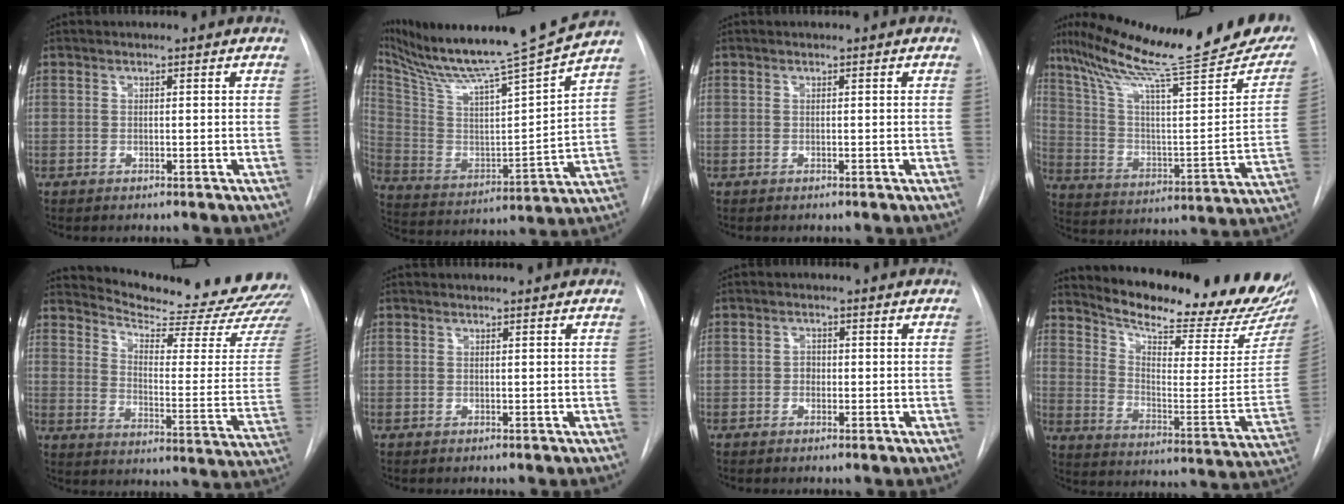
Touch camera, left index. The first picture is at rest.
{"total": 21.3, "force": [18.9, -1.7, 9.8], "torque": [-0.181, -0.042, 0.310]}
{"total": 0.0}
{"total": 30.8, "force": [24.7, 3.7, 18.0], "torque": [-0.286, -0.040, 0.344]}
{"total": 24.1, "force": [22.8, 1.4, 7.6], "torque": [-0.111, -0.128, 0.285]}
{"total": 1.6, "force": [1.5, 0.1, 0.3], "torque": [-0.010, 0.018, 0.019]}
{"total": 1.3, "force": [-0.3, 1.1, 0.7], "torque": [-0.007, 0.005, -0.007]}
{"total": 24.7, "force": [22.6, 3.2, 9.4], "torque": [-0.149, -0.097, 0.298]}